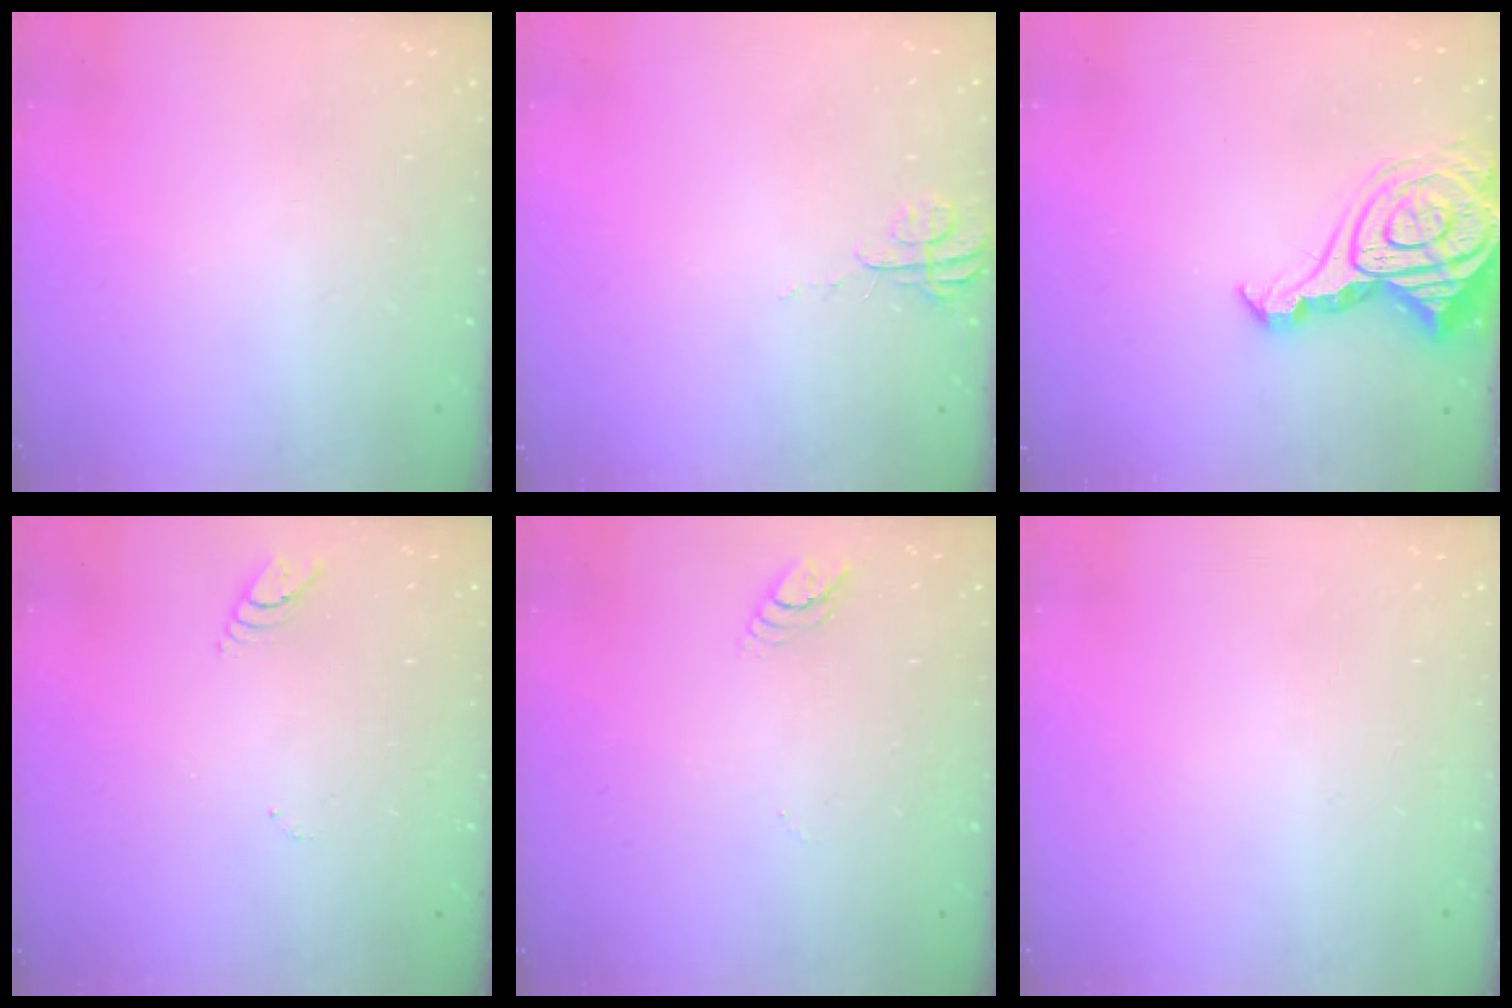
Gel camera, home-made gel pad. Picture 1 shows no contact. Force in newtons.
{"total": 3.8, "press": 3.8, "slide": 0.3}
{"total": 16.4, "press": 16.3, "slide": 1.9}
{"total": 2.7, "press": 2.7, "slide": 0.2}
{"total": 3.6, "press": 3.6, "slide": 0.3}
{"total": 0.0}